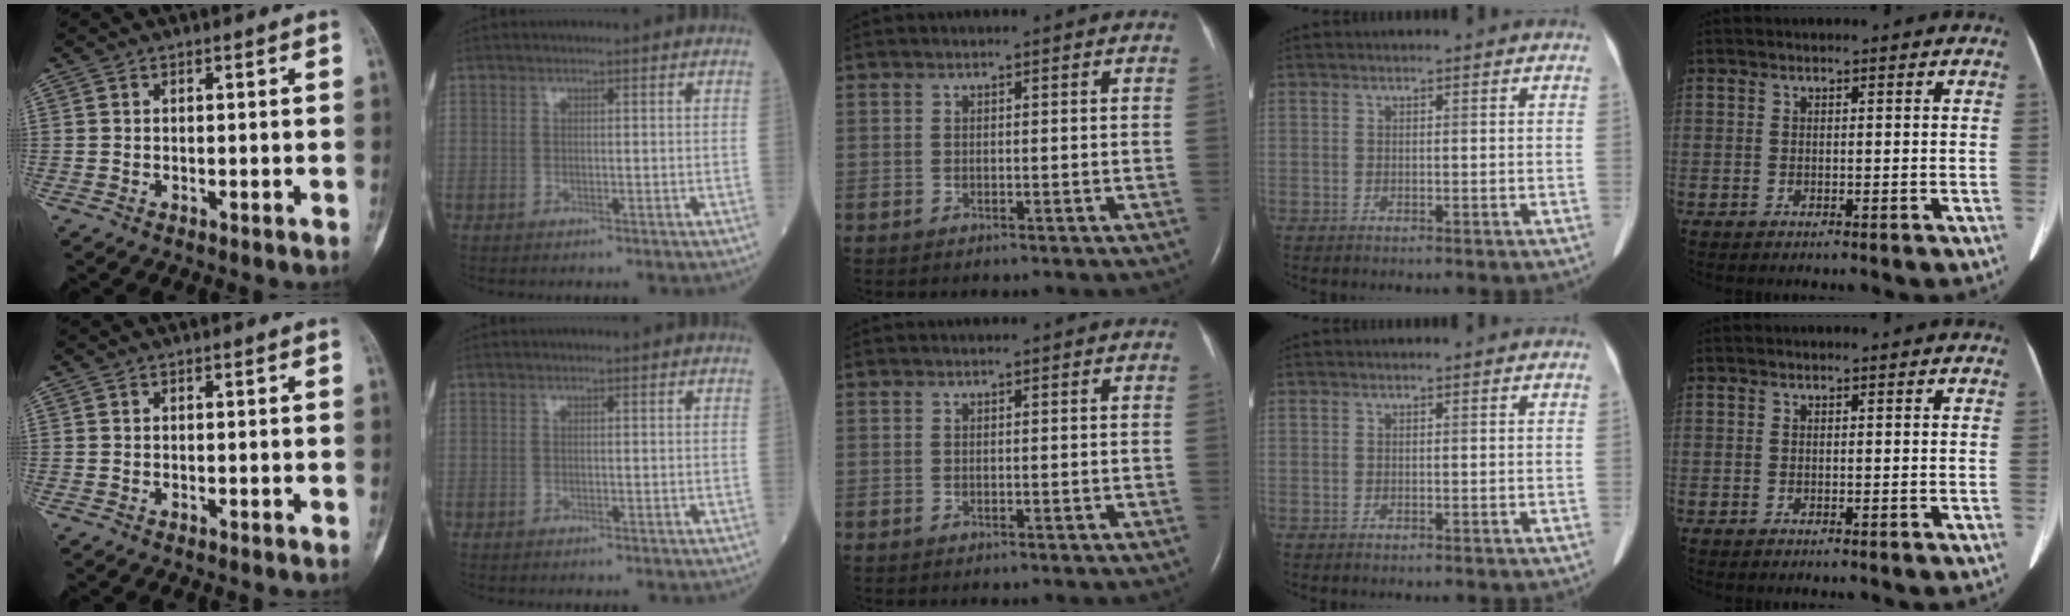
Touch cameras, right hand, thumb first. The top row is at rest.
{}